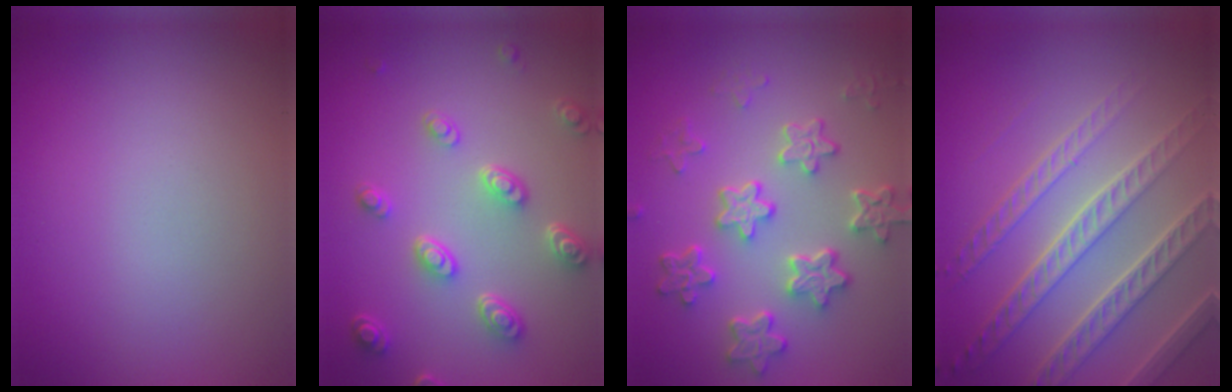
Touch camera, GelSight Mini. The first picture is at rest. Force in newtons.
{"total": 4.6, "press": 3.4, "slide": 3.0}
{"total": 5.9, "press": 4.6, "slide": 3.7}
{"total": 6.7, "press": 5.4, "slide": 4.0}